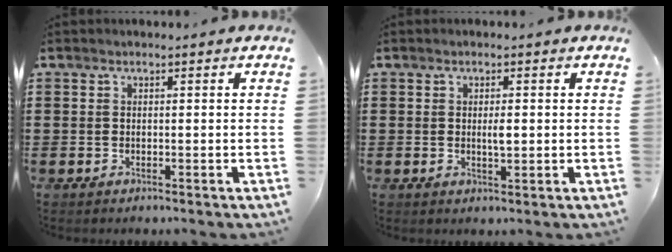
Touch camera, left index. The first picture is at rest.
{"total": 2.1, "force": [0.1, 0.6, 2.0], "torque": [-0.031, -0.004, -0.002]}